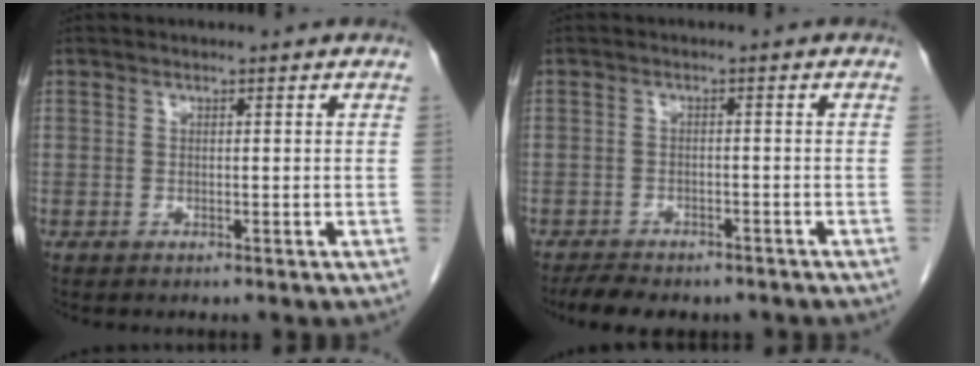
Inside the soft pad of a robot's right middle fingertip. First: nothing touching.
{"total": 7.1, "force": [-5.9, 2.5, 3.0], "torque": [-0.049, -0.006, -0.082]}